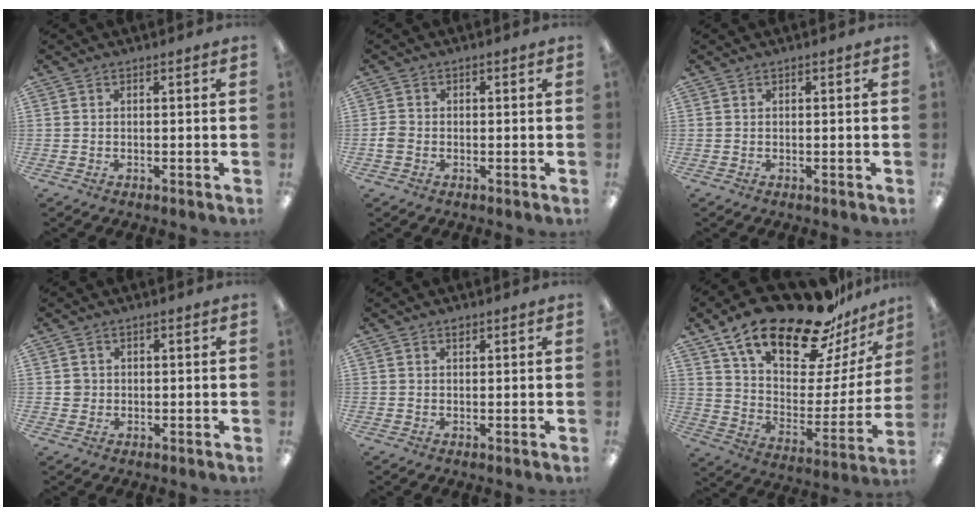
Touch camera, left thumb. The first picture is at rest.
{"total": 2.1, "force": [-0.7, 1.7, 1.0], "torque": [-0.017, 0.004, -0.012]}
{"total": 0.0}
{"total": 2.0, "force": [0.2, 1.9, 0.4], "torque": [-0.001, 0.002, 0.000]}
{"total": 1.0, "force": [0.7, 0.5, 0.5], "torque": [-0.003, -0.003, 0.011]}
{"total": 25.2, "force": [18.5, 9.4, 14.3], "torque": [-0.226, -0.123, 0.315]}